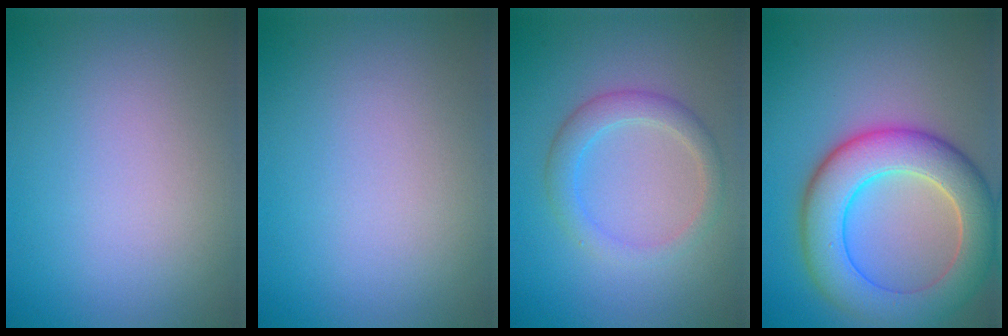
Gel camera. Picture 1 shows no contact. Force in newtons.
{"total": 0.0}
{"total": 2.8, "press": 2.8, "slide": 0.2}
{"total": 8.8, "press": 8.8, "slide": 0.6}